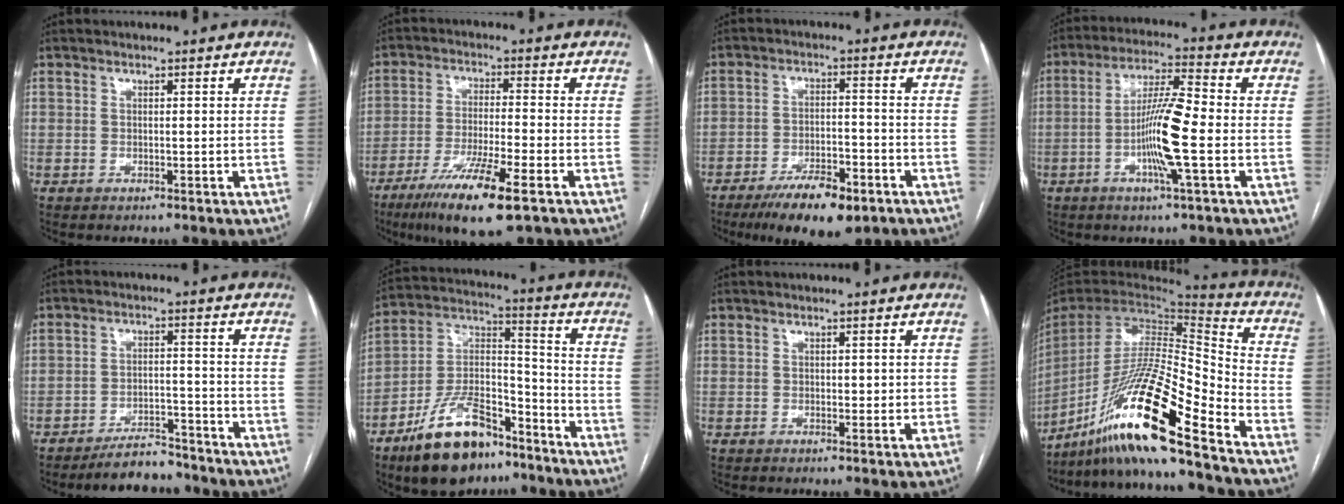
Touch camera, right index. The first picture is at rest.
{"total": 12.2, "force": [-7.0, 0.8, 9.9], "torque": [-0.184, -0.030, -0.120]}
{"total": 10.7, "force": [-6.9, 3.3, 7.5], "torque": [-0.123, -0.009, -0.111]}
{"total": 10.3, "force": [-2.5, 0.1, 10.0], "torque": [-0.192, 0.000, -0.054]}
{"total": 6.6, "force": [-6.1, 2.0, 1.6], "torque": [-0.023, 0.001, -0.099]}
{"total": 17.0, "force": [-11.7, 7.2, 10.0], "torque": [-0.191, 0.025, -0.203]}
{"total": 1.6, "force": [0.2, 0.9, 1.3], "torque": [-0.013, 0.001, 0.003]}
{"total": 21.6, "force": [-15.2, 0.2, 15.3], "torque": [-0.311, -0.026, -0.283]}